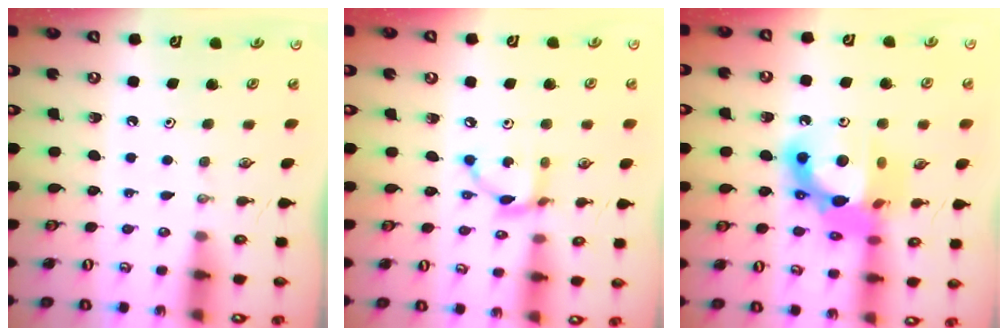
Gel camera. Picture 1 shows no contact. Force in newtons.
{"total": 8.5, "press": 8.4, "slide": 0.4}
{"total": 16.7, "press": 16.6, "slide": 1.4}